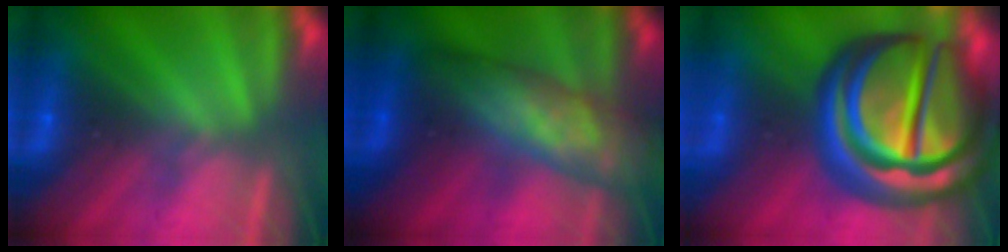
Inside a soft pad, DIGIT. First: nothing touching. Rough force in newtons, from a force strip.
{"total": 8.5}
{"total": 5.6}